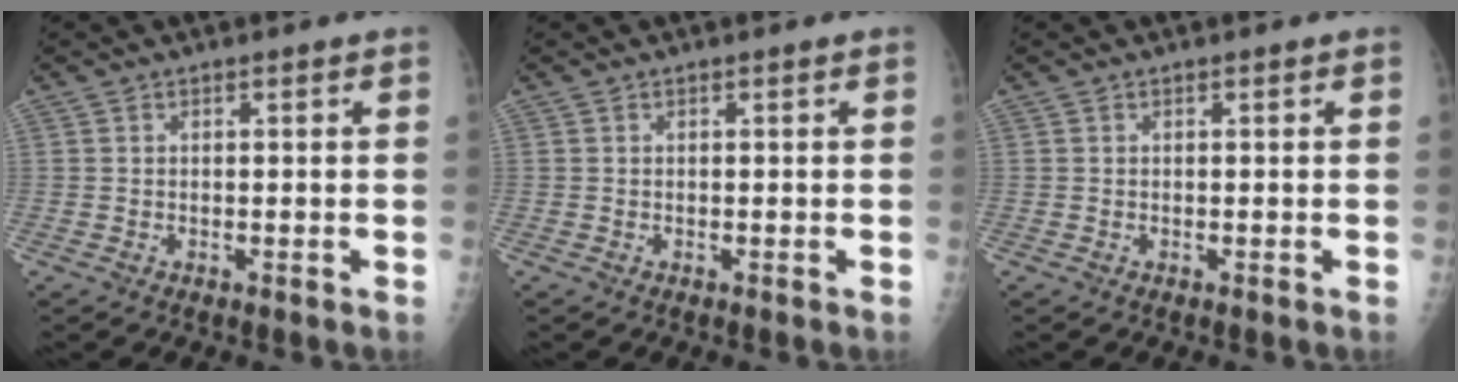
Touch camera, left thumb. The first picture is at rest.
{"total": 0.0}
{"total": 0.0}